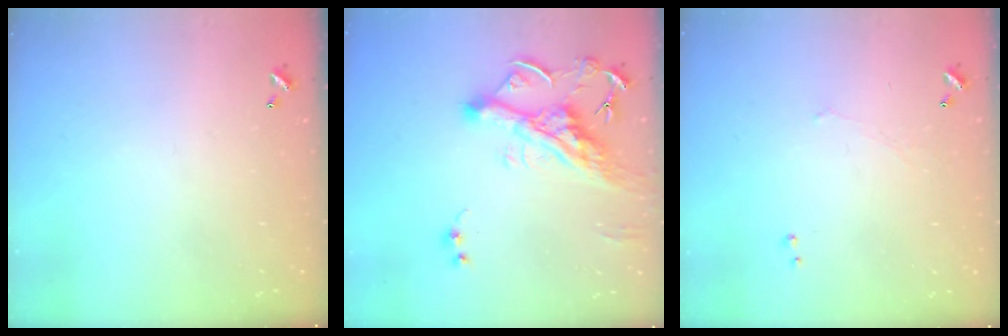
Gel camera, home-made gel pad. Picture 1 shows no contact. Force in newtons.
{"total": 10.4, "press": 10.3, "slide": 1.5}
{"total": 0.9, "press": 0.7, "slide": 0.5}